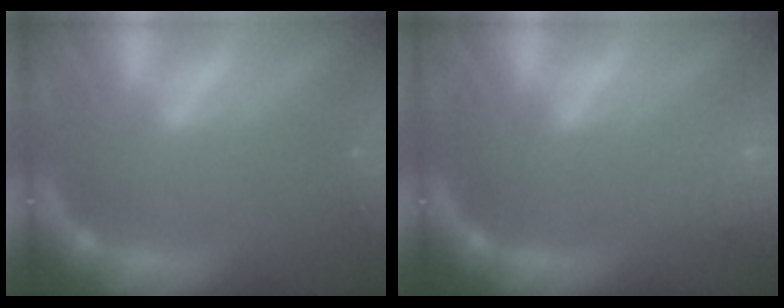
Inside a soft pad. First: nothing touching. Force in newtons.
{"total": 7.5}